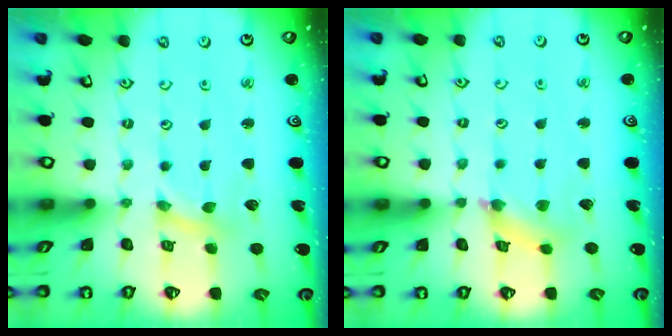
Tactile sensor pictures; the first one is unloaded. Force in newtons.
{"total": 6.3, "press": 6.3, "slide": 0.7}